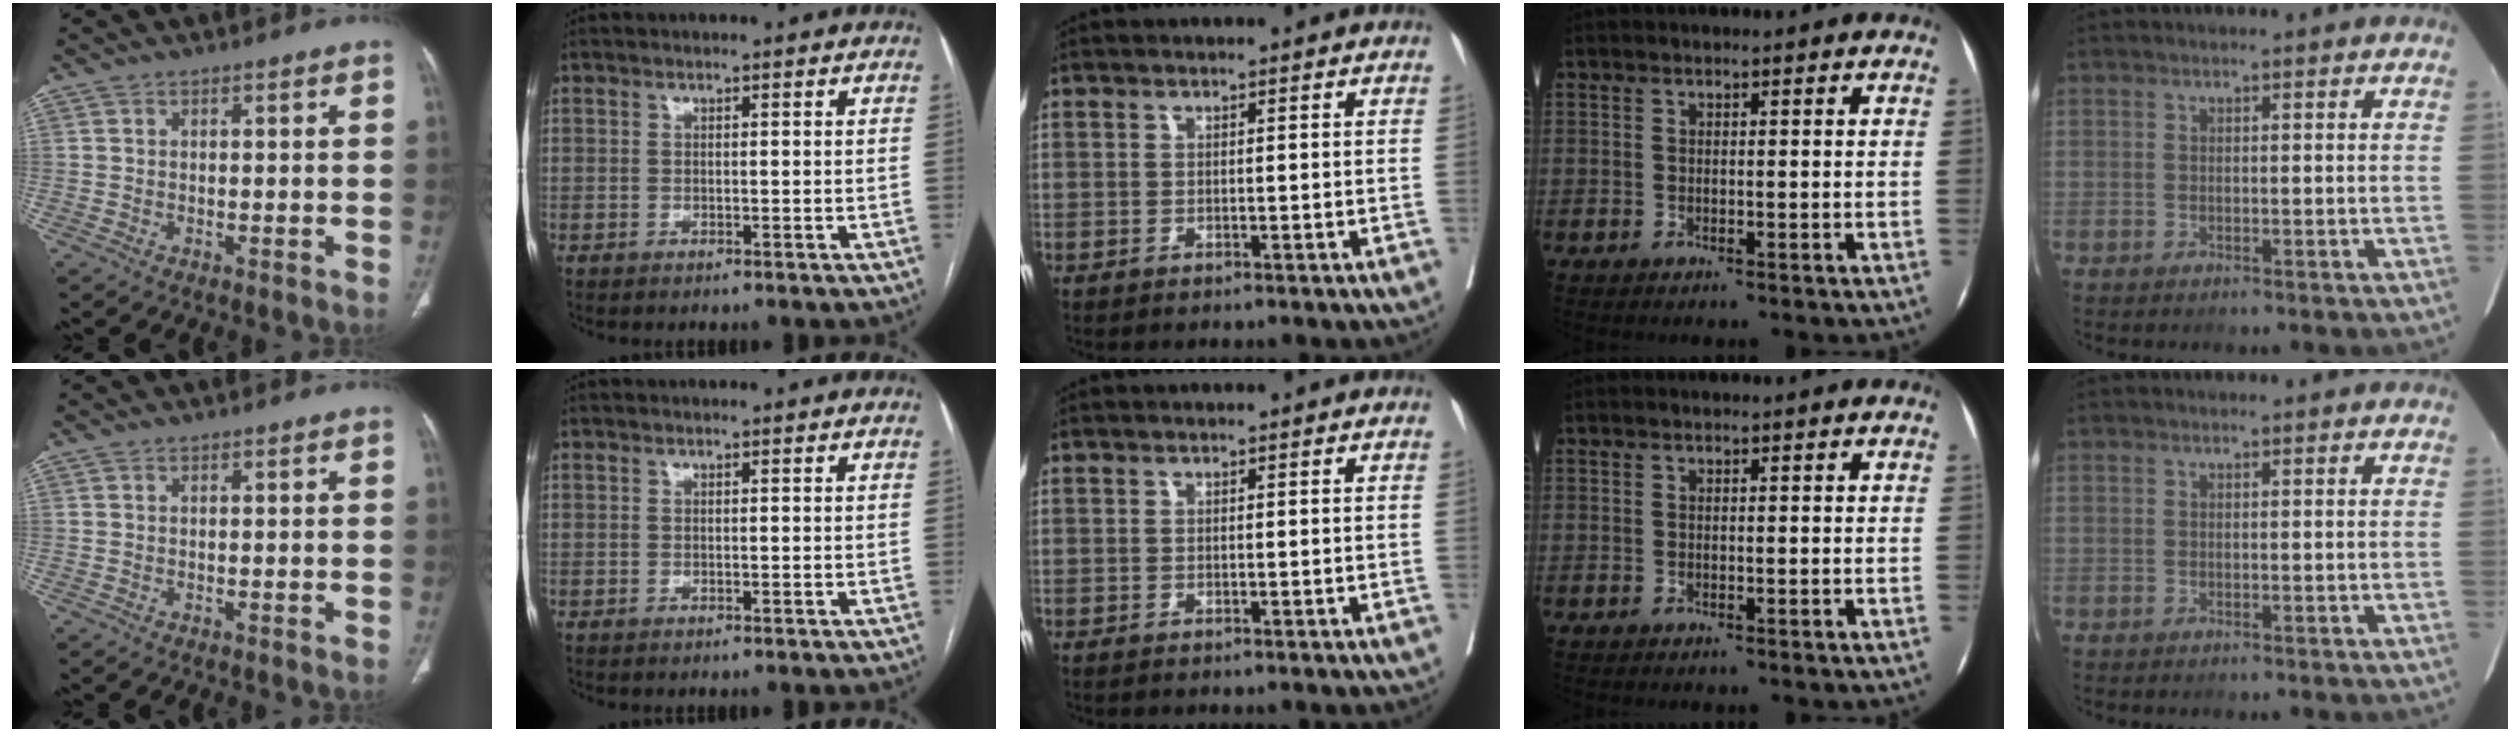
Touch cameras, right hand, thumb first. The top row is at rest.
{}